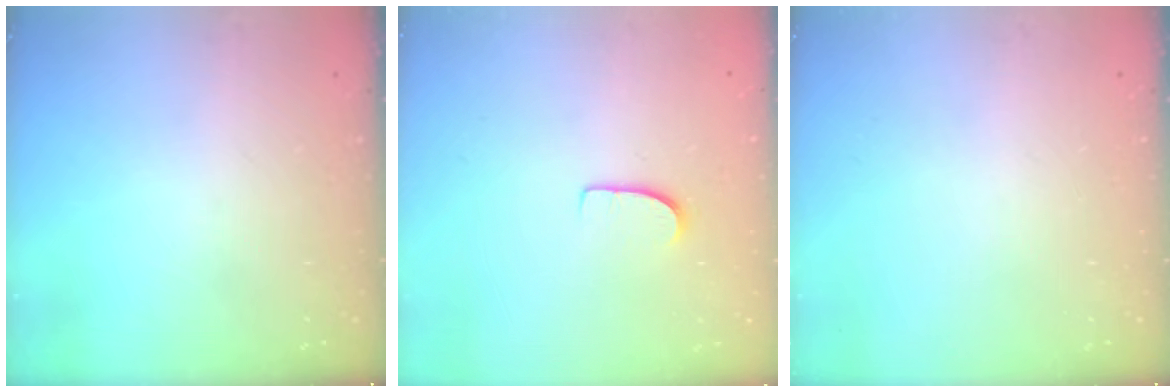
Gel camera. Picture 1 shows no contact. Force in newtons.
{"total": 6.7, "press": 6.7, "slide": 0.3}
{"total": 0.0}